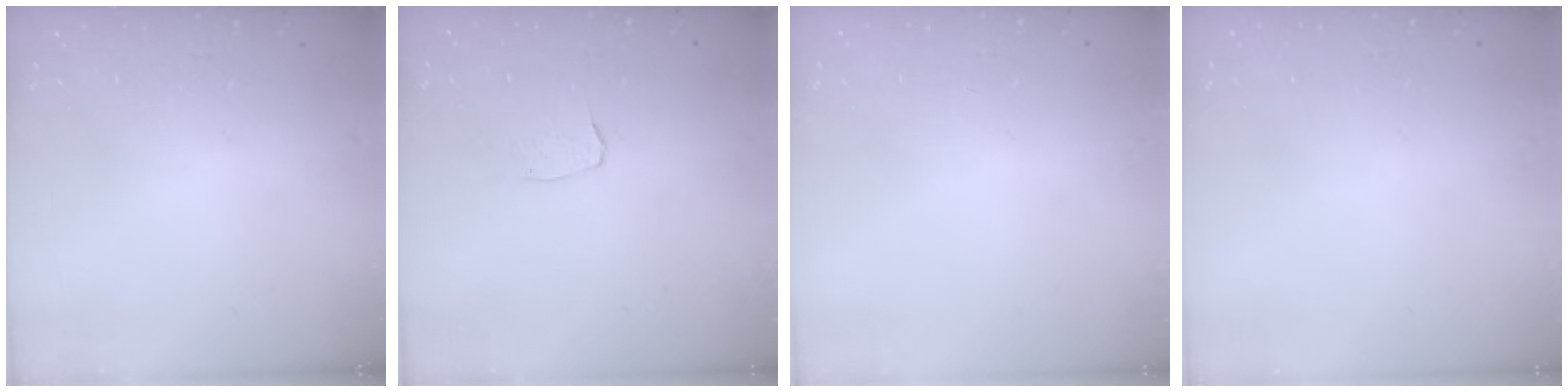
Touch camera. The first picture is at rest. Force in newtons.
{"total": 3.0, "press": 3.0, "slide": 0.2}
{"total": 0.0}
{"total": 0.0}